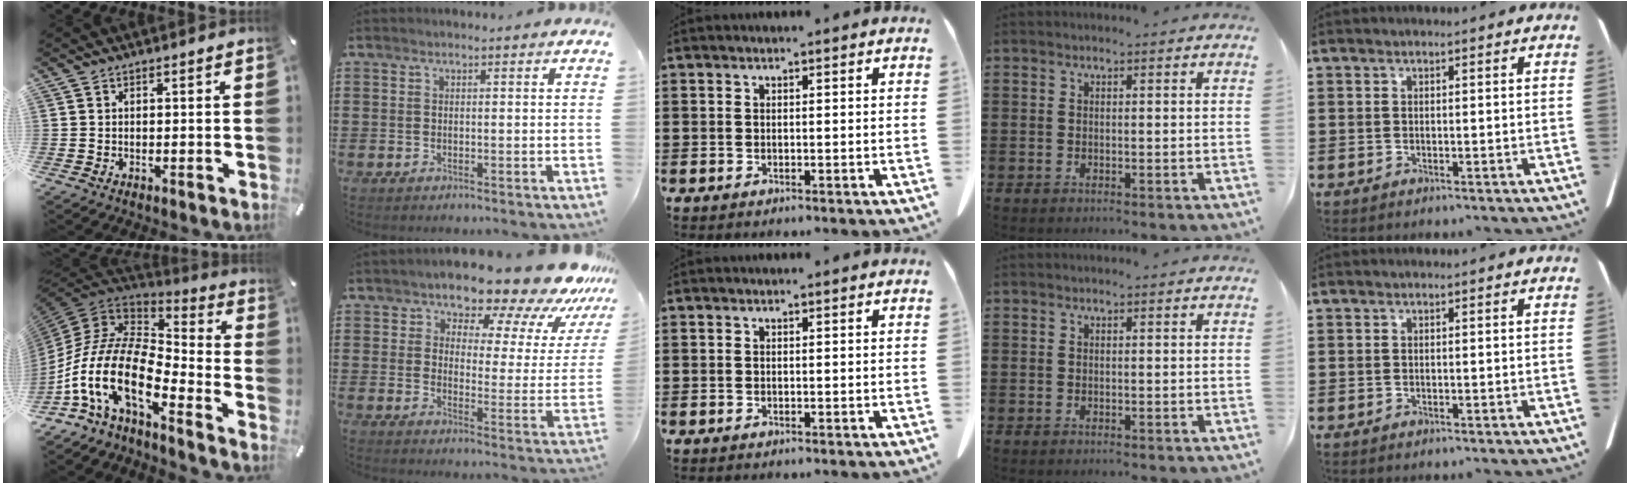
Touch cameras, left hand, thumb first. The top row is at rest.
{"thumb": {"total": 18.5, "force": [-8.1, 8.5, 14.3], "torque": [-0.334, -0.003, -0.156]}, "index": {"total": 11.3, "force": [10.3, 2.5, 3.9], "torque": [-0.066, -0.086, 0.171]}}